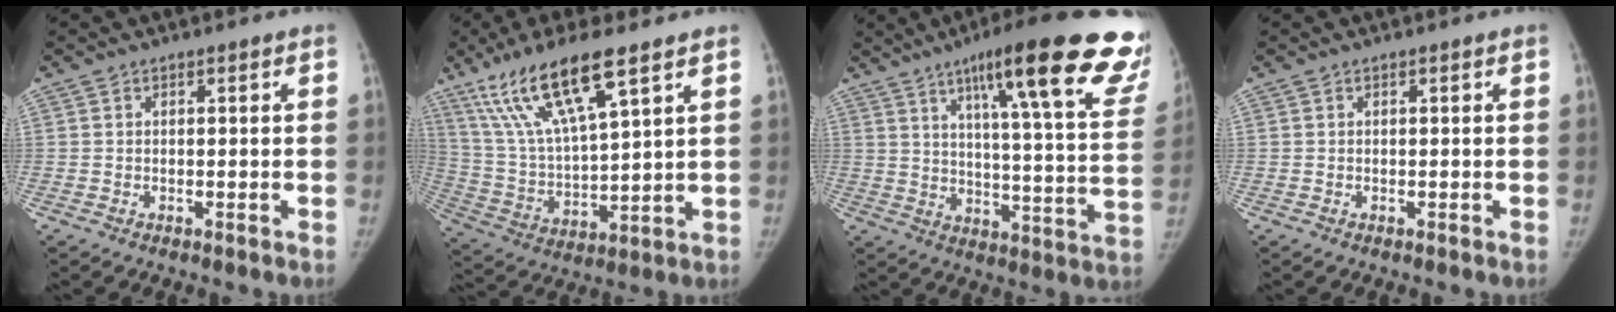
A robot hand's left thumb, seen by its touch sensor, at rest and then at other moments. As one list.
[{"total": 17.4, "force": [10.5, 3.8, 13.3], "torque": [-0.260, -0.033, 0.211]}, {"total": 28.8, "force": [17.8, 4.7, 22.1], "torque": [-0.262, -0.060, 0.240]}, {"total": 0.0}]